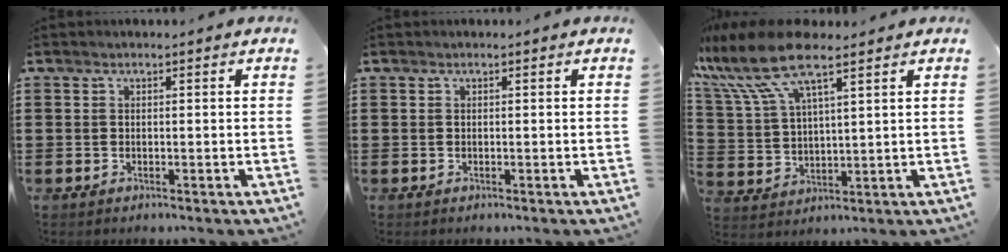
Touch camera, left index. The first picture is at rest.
{"total": 0.0}
{"total": 10.8, "force": [7.7, 3.0, 6.9], "torque": [-0.172, -0.017, 0.135]}